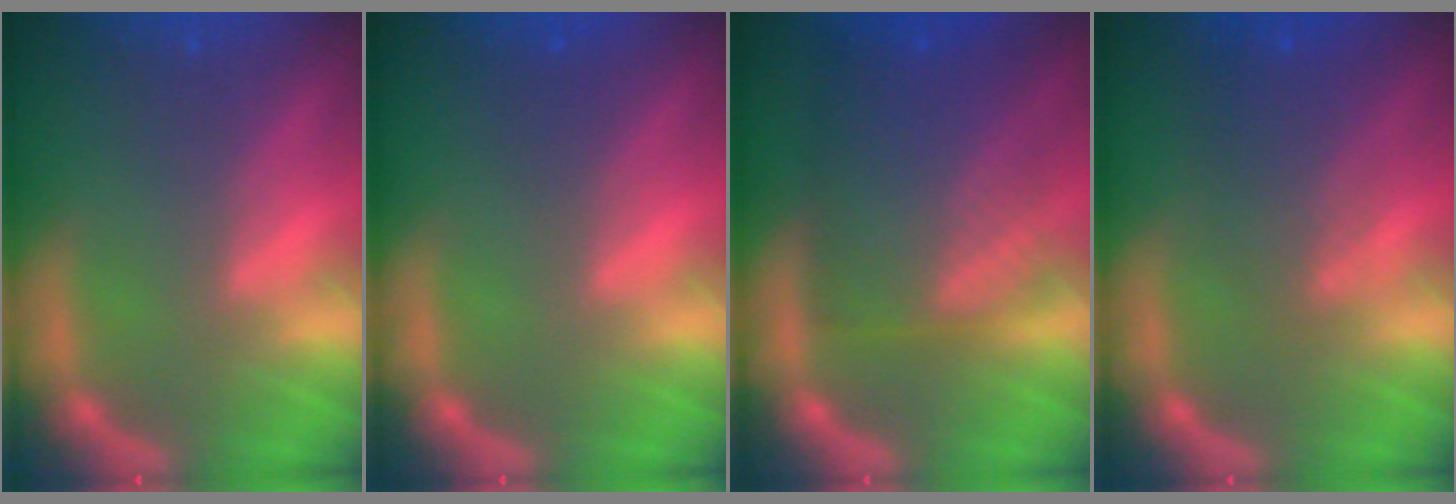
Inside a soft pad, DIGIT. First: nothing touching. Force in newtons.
{"total": 1.0}
{"total": 9.5}
{"total": 4.1}